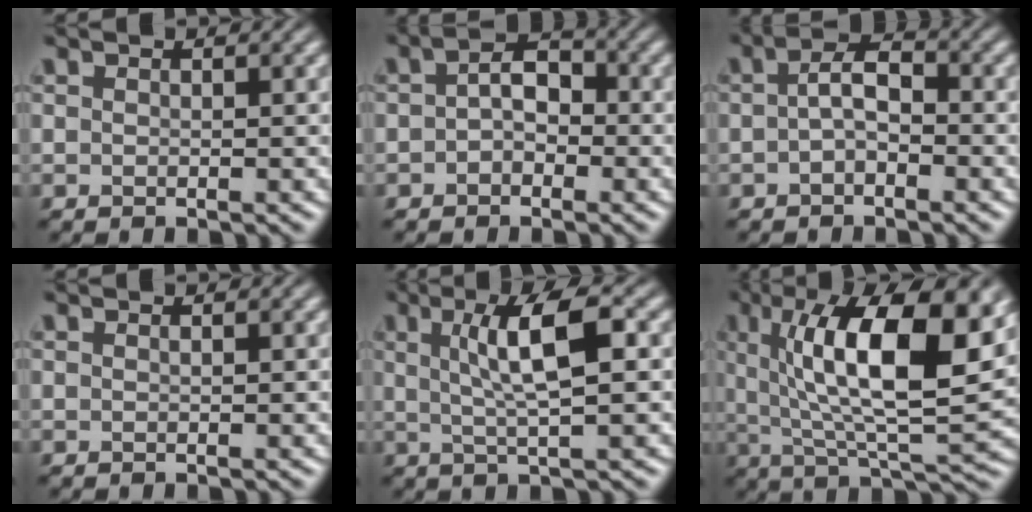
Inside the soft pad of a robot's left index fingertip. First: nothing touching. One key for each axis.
{"total": 2.8, "fx": -0.4, "fy": 1.8, "fz": 2.1, "tx": -0.035, "ty": 0.007, "tz": -0.015}
{"total": 2.7, "fx": -0.5, "fy": 1.3, "fz": 2.3, "tx": -0.044, "ty": 0.008, "tz": -0.015}
{"total": 0.0}
{"total": 5.8, "fx": 1.3, "fy": 1.2, "fz": 5.5, "tx": -0.093, "ty": 0.008, "tz": 0.023}
{"total": 12.9, "fx": 3.7, "fy": 3.7, "fz": 11.8, "tx": -0.182, "ty": 0.006, "tz": 0.062}